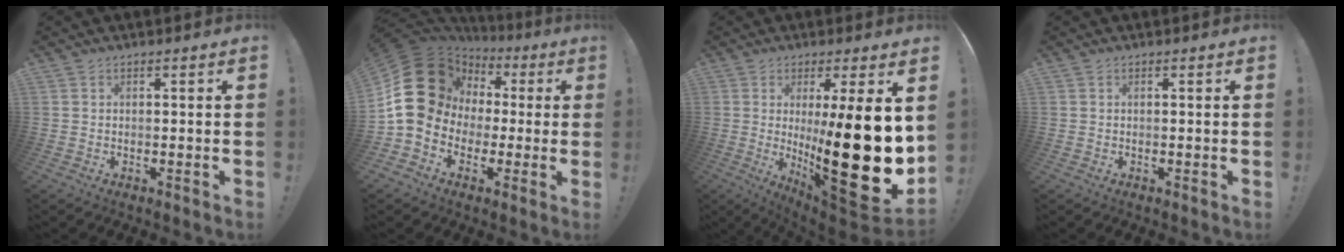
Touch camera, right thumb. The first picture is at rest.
{"total": 19.5, "force": [2.5, 16.6, 10.0], "torque": [-0.165, -0.008, 0.077]}
{"total": 27.9, "force": [0.1, 6.2, 27.2], "torque": [-0.411, -0.048, 0.016]}
{"total": 0.0}